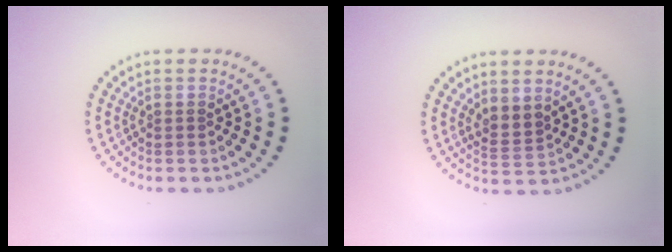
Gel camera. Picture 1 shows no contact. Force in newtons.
{"total": 2.0, "press": 1.6, "slide": 1.2}